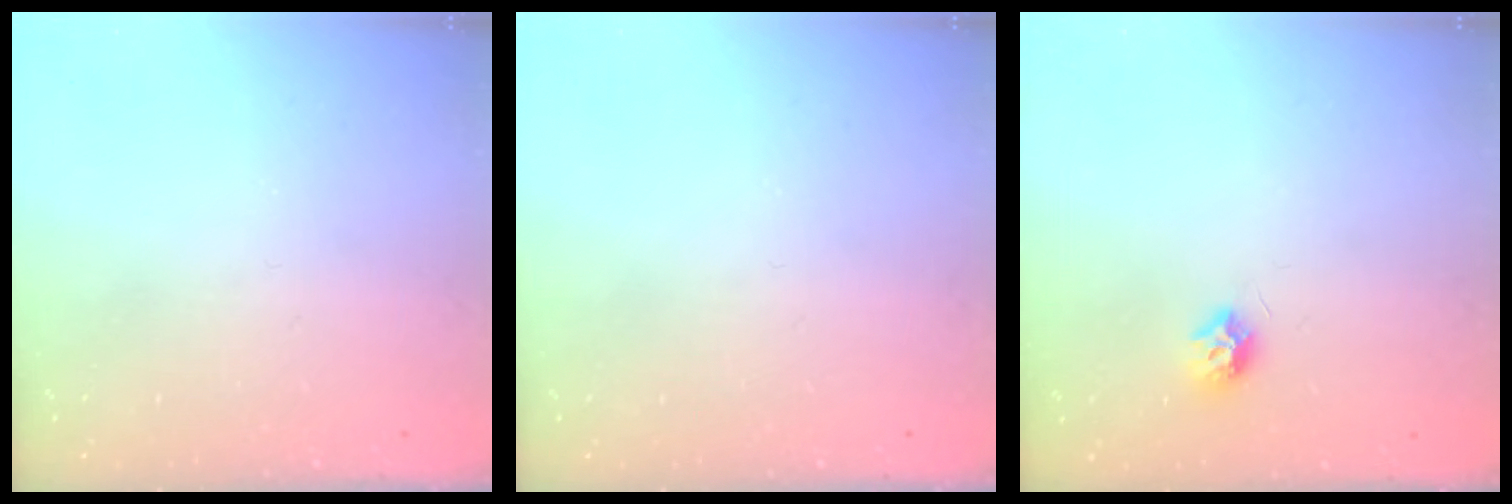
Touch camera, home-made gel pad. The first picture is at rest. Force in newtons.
{"total": 0.0}
{"total": 7.4, "press": 7.4, "slide": 0.2}